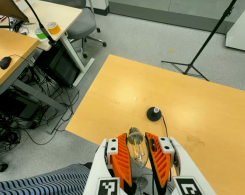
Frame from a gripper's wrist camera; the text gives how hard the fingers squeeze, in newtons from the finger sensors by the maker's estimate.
{"total": 21.8, "left": 24.0, "right": 19.7}